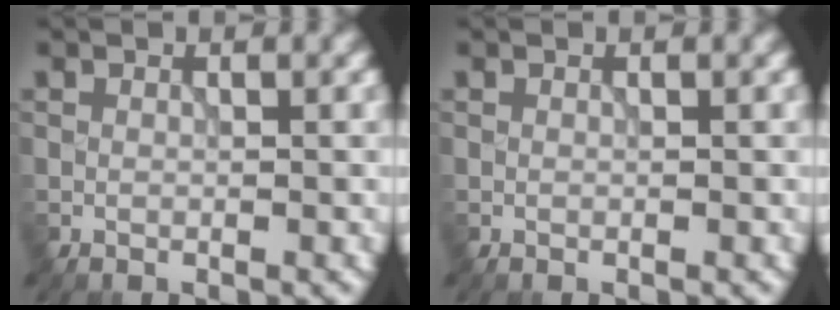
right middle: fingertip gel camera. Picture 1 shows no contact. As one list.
[{"total": 0.0}]